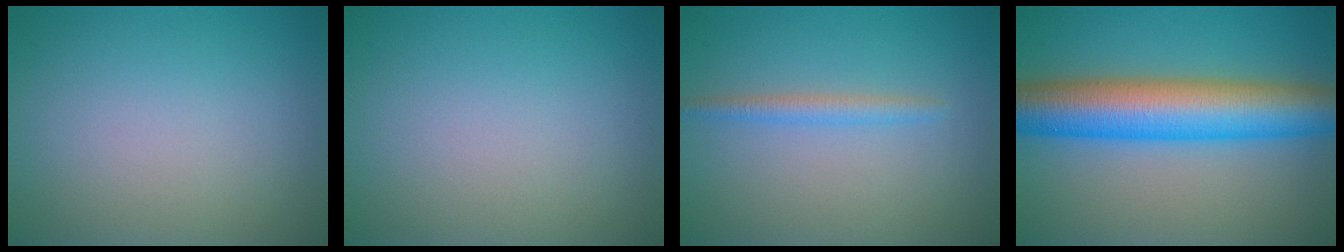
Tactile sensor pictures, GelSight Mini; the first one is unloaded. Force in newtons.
{"total": 0.0}
{"total": 1.6, "press": 1.6, "slide": 0.0}
{"total": 10.5, "press": 10.5, "slide": 0.2}